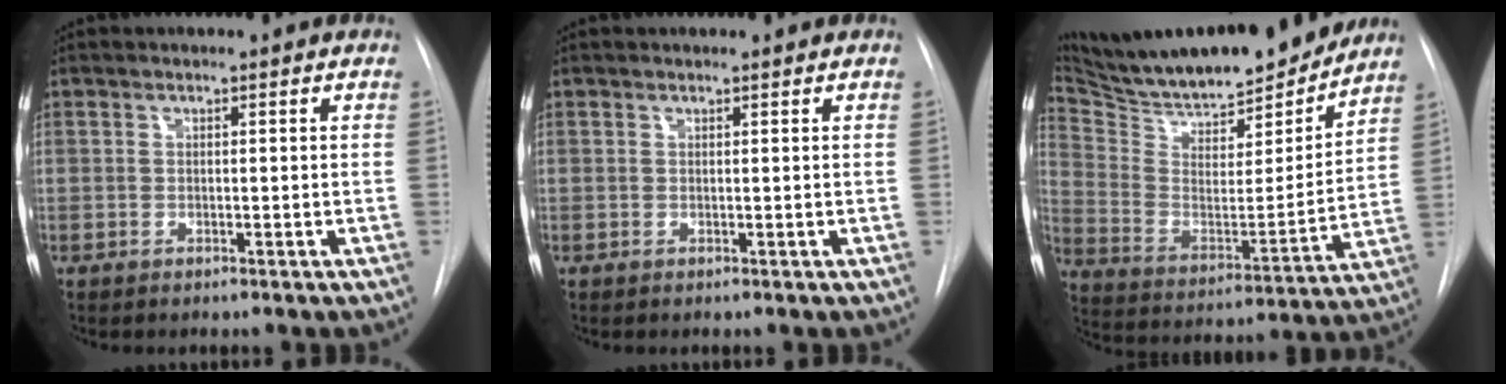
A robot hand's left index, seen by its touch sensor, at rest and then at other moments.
{"total": 0.7, "force": [0.7, 0.0, 0.0], "torque": [-0.005, 0.006, 0.011]}
{"total": 24.7, "force": [22.4, 4.2, 9.7], "torque": [-0.174, -0.029, 0.344]}